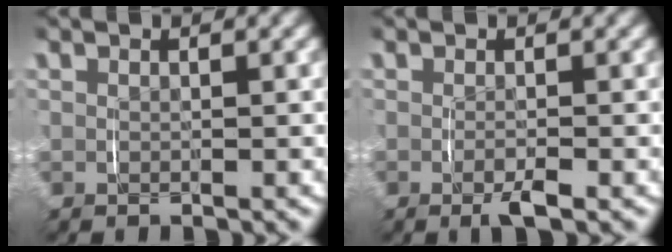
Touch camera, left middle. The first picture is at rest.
{"total": 1.6, "force": [-0.9, 0.2, 1.3], "torque": [-0.027, -0.004, -0.015]}